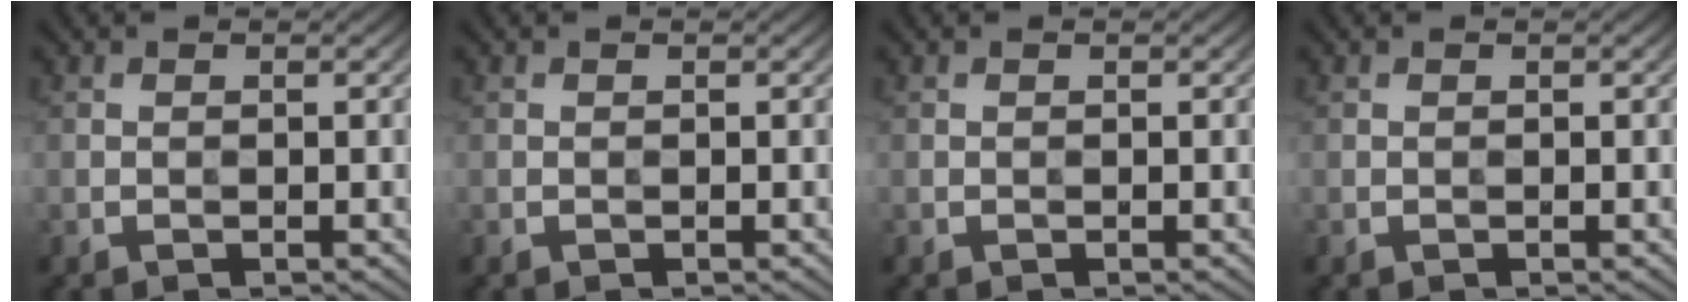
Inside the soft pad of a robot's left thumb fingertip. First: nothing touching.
{"total": 0.0}
{"total": 0.0}
{"total": 0.0}